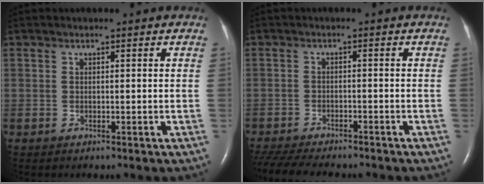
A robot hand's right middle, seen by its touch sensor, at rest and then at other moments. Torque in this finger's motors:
{"motor_torque": [0.70, -0.71, 0.20, 0.07]}